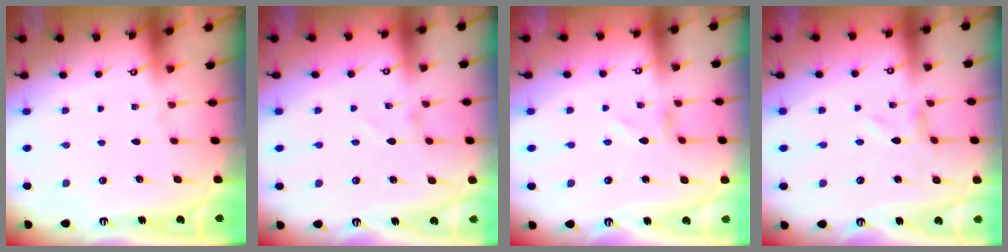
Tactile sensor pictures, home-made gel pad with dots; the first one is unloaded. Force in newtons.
{"total": 1.0, "press": 1.0, "slide": 0.1}
{"total": 0.6, "press": 0.5, "slide": 0.2}
{"total": 0.0}